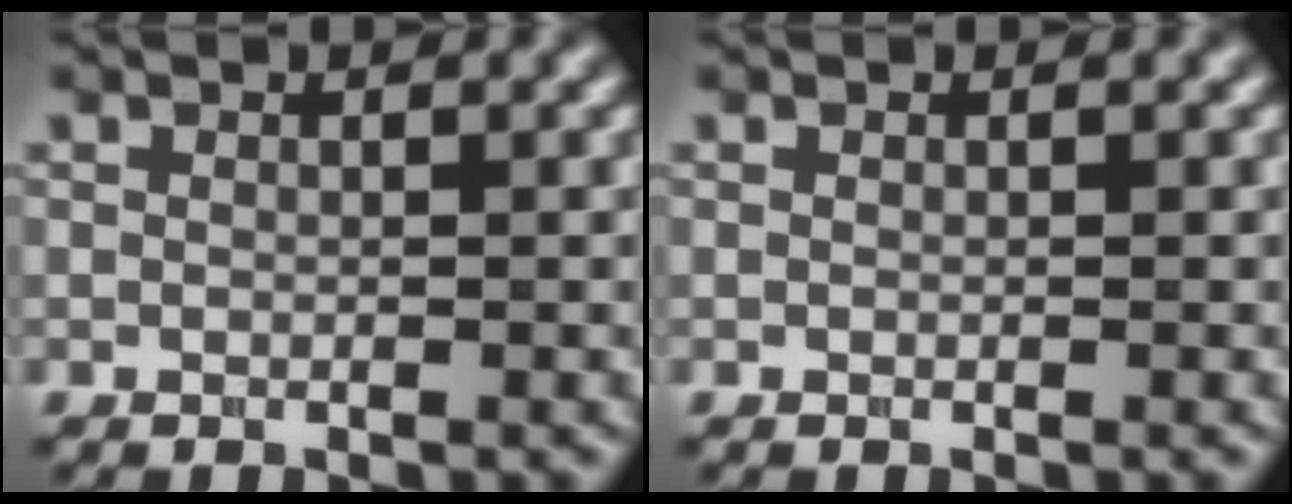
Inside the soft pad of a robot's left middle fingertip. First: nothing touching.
{"total": 0.0}